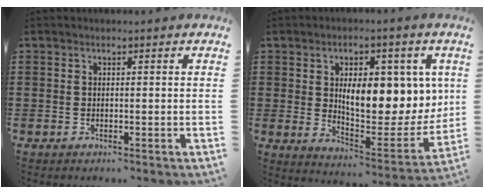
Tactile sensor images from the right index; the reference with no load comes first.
{"total": 10.8, "force": [3.2, 5.2, 8.9], "torque": [-0.132, -0.016, 0.050]}